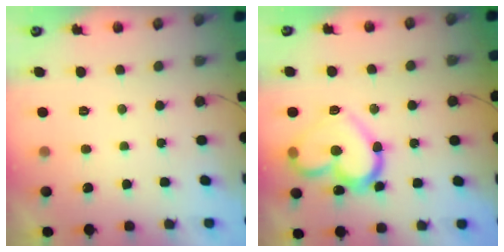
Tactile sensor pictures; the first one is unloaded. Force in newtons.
{"total": 19.4, "press": 19.4, "slide": 1.0}